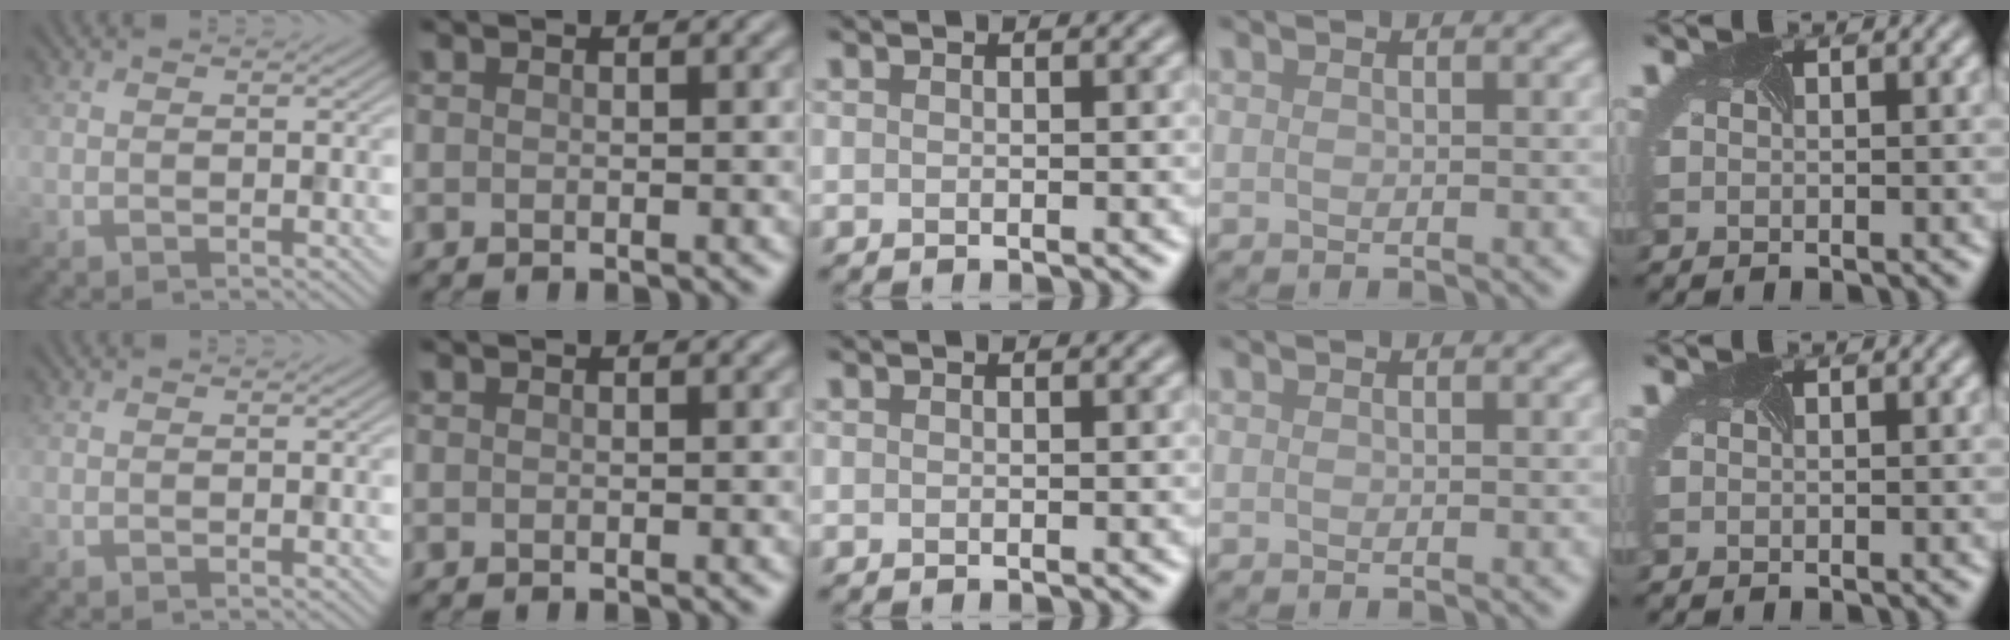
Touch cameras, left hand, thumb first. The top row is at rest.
{}